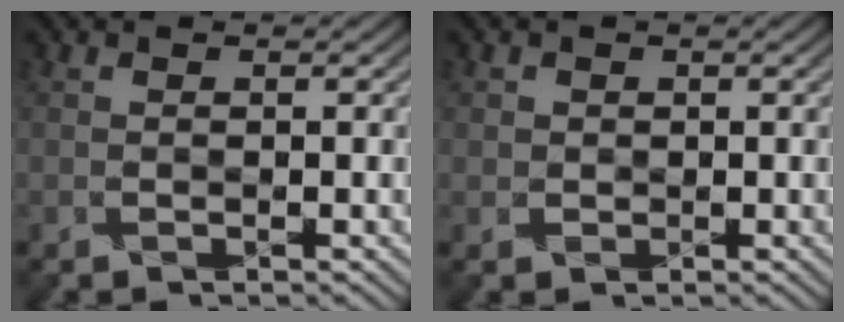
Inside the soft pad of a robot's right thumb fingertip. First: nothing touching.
{"total": 1.2, "force": [0.5, 1.0, -0.3], "torque": [0.009, -0.004, 0.010]}